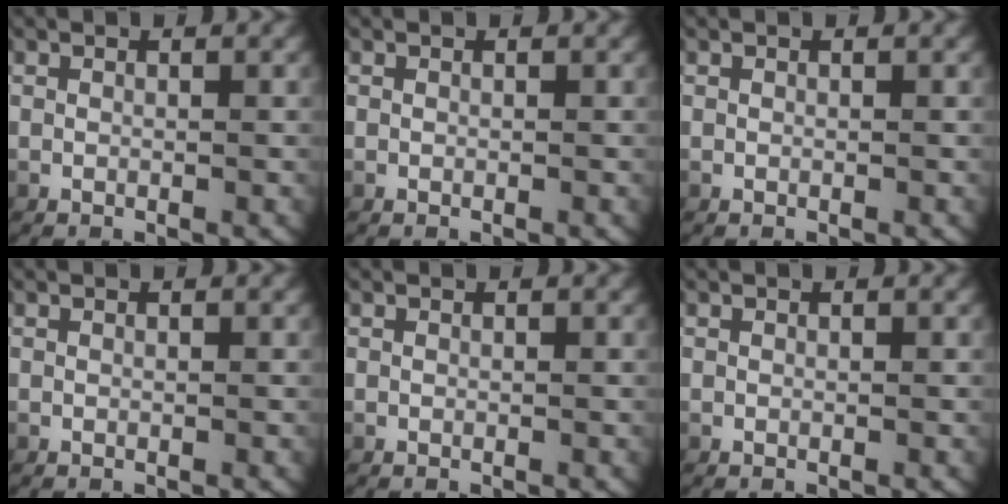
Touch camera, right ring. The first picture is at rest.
{"total": 0.0}
{"total": 0.0}
{"total": 0.0}
{"total": 0.0}
{"total": 0.0}